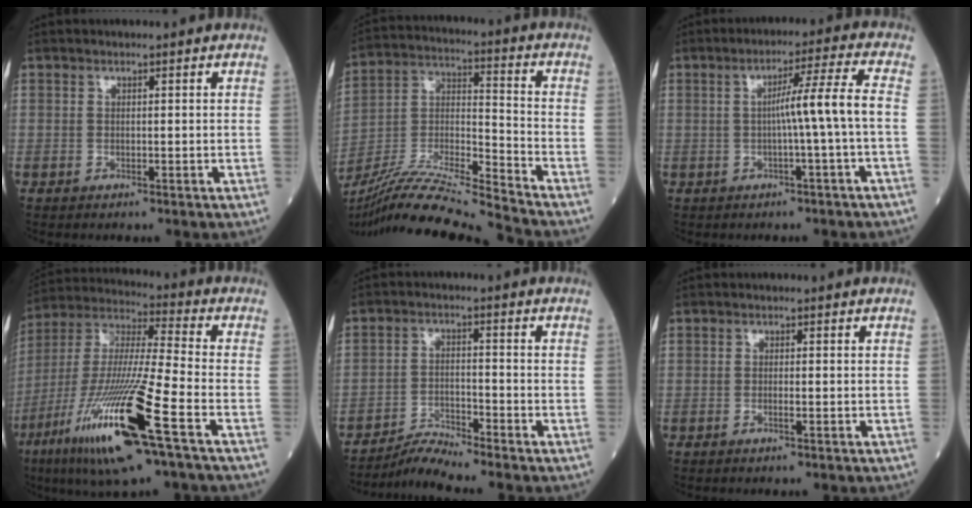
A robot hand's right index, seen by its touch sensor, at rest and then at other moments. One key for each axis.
{"total": 17.3, "fx": -15.9, "fy": -2.0, "fz": 6.6, "tx": -0.121, "ty": 0.000, "tz": -0.290}
{"total": 6.6, "fx": -0.8, "fy": -1.7, "fz": 6.4, "tx": -0.104, "ty": 0.015, "tz": -0.010}
{"total": 21.3, "fx": -9.6, "fy": 1.0, "fz": 18.9, "tx": -0.401, "ty": -0.046, "tz": -0.183}
{"total": 4.4, "fx": -4.2, "fy": -1.3, "fz": -0.1, "tx": -0.004, "ty": -0.016, "tz": -0.080}
{"total": 1.1, "fx": -0.4, "fy": 0.0, "fz": 1.1, "tx": -0.021, "ty": -0.001, "tz": -0.008}